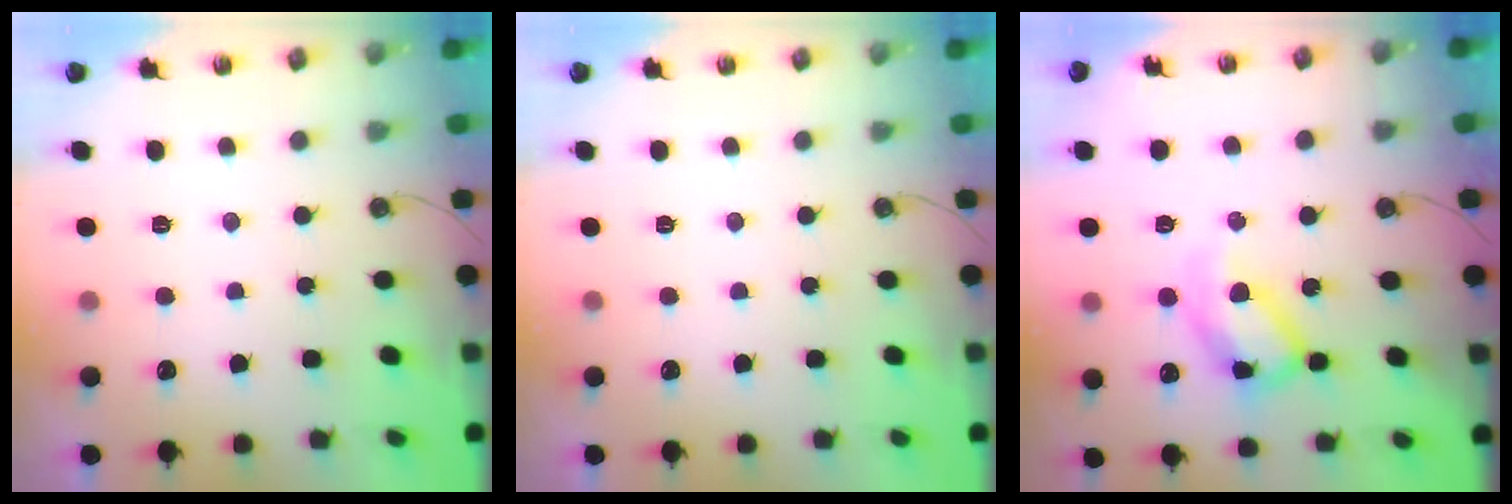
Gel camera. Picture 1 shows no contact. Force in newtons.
{"total": 0.0}
{"total": 13.8, "press": 13.8, "slide": 0.8}